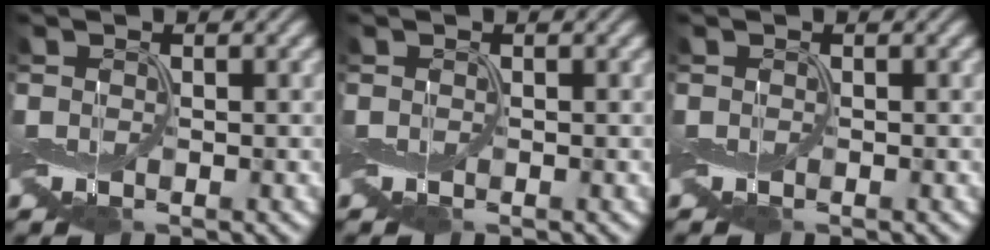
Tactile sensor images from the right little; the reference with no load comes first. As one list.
[{"total": 0.0}, {"total": 0.0}]